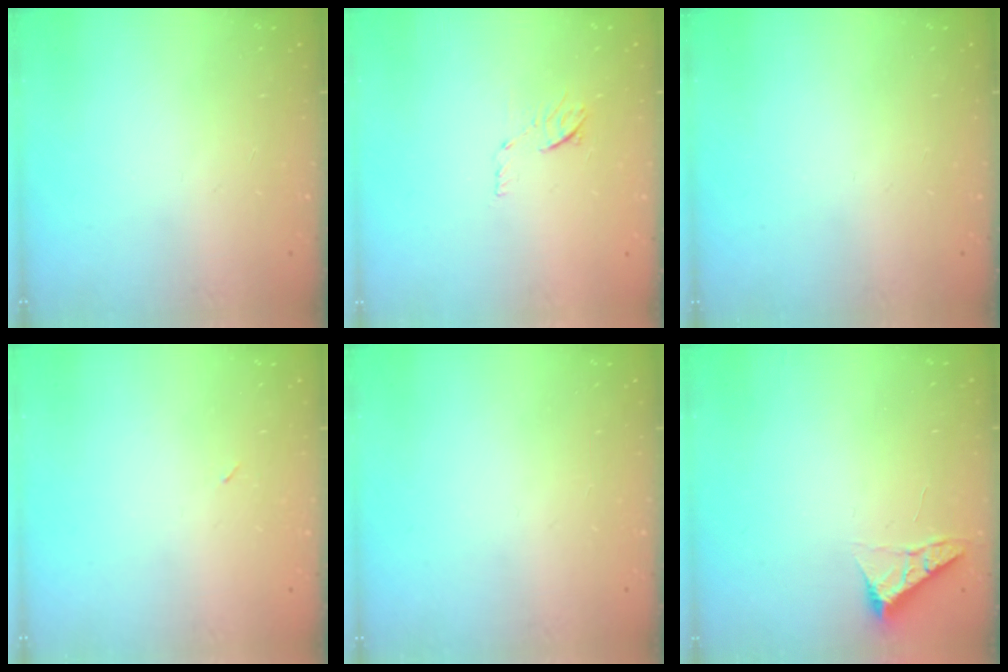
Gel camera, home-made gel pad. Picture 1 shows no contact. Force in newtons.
{"total": 5.7, "press": 5.6, "slide": 0.8}
{"total": 0.0}
{"total": 2.1, "press": 1.9, "slide": 1.0}
{"total": 0.0}
{"total": 4.0, "press": 4.0, "slide": 0.5}